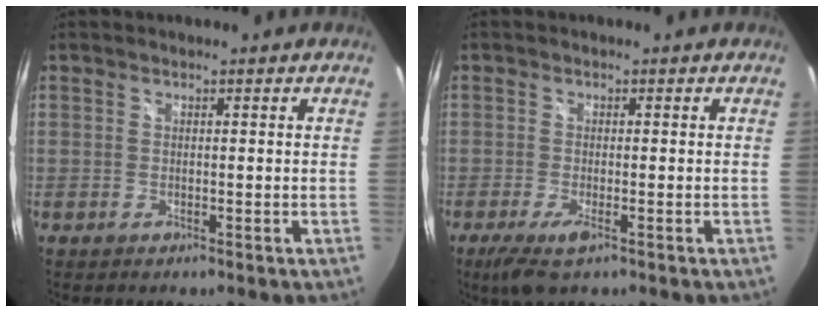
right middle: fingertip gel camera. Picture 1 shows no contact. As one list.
[{"total": 4.7, "force": [-2.6, 1.0, 3.8], "torque": [-0.082, -0.019, -0.046]}]